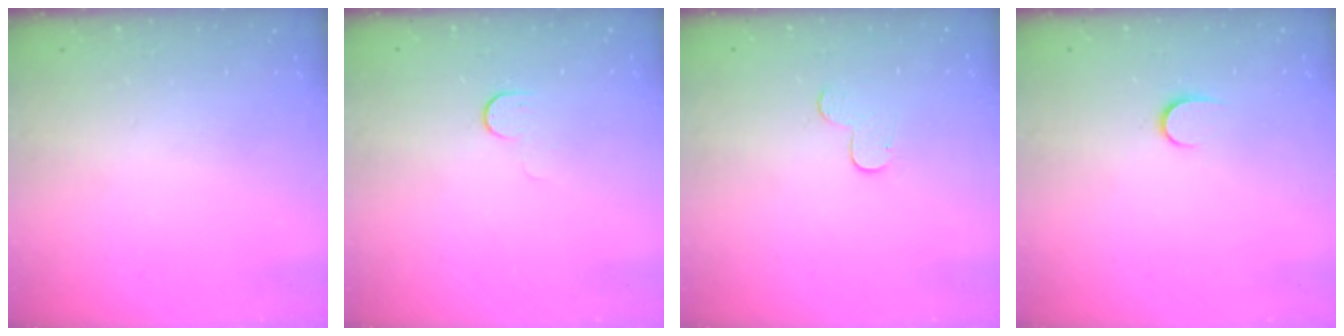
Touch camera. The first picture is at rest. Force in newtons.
{"total": 4.9, "press": 4.9, "slide": 0.5}
{"total": 3.7, "press": 3.7, "slide": 0.4}
{"total": 5.7, "press": 5.7, "slide": 0.5}